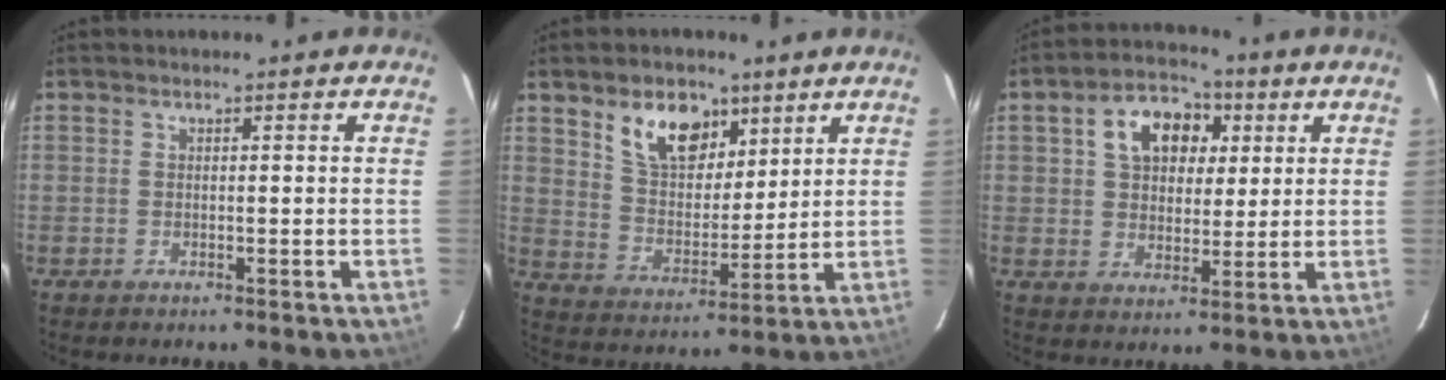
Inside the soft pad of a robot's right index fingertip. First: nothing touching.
{"total": 12.0, "force": [6.8, 7.2, 6.8], "torque": [-0.118, 0.013, 0.131]}
{"total": 10.8, "force": [3.6, 7.4, 6.9], "torque": [-0.128, 0.034, 0.061]}